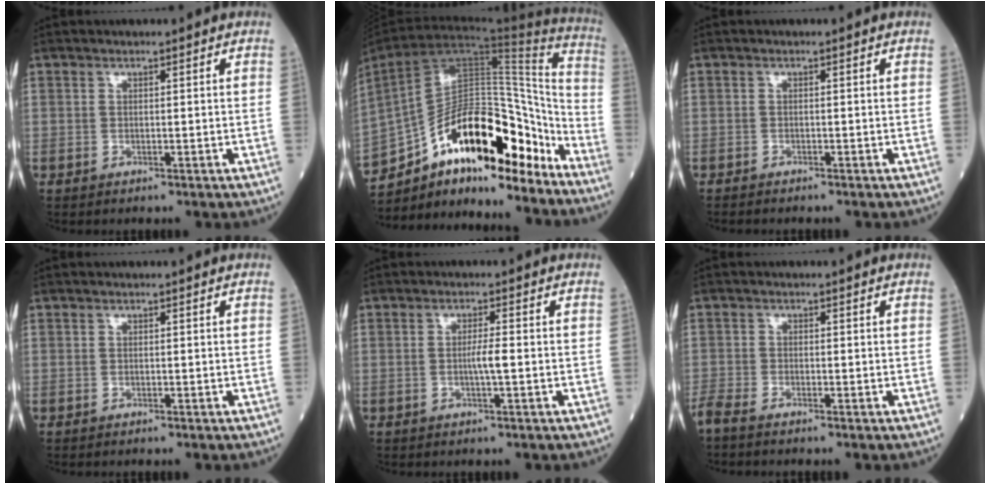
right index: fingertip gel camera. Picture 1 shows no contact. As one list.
[{"total": 25.6, "force": [-16.2, 9.3, 17.6], "torque": [-0.312, 0.027, -0.259]}, {"total": 1.3, "force": [-1.2, 0.2, 0.5], "torque": [-0.009, -0.002, -0.016]}, {"total": 0.0}, {"total": 2.2, "force": [-0.3, -0.4, 2.2], "torque": [-0.041, -0.002, -0.007]}, {"total": 3.2, "force": [-2.9, 0.1, 1.5], "torque": [-0.030, -0.008, -0.055]}]